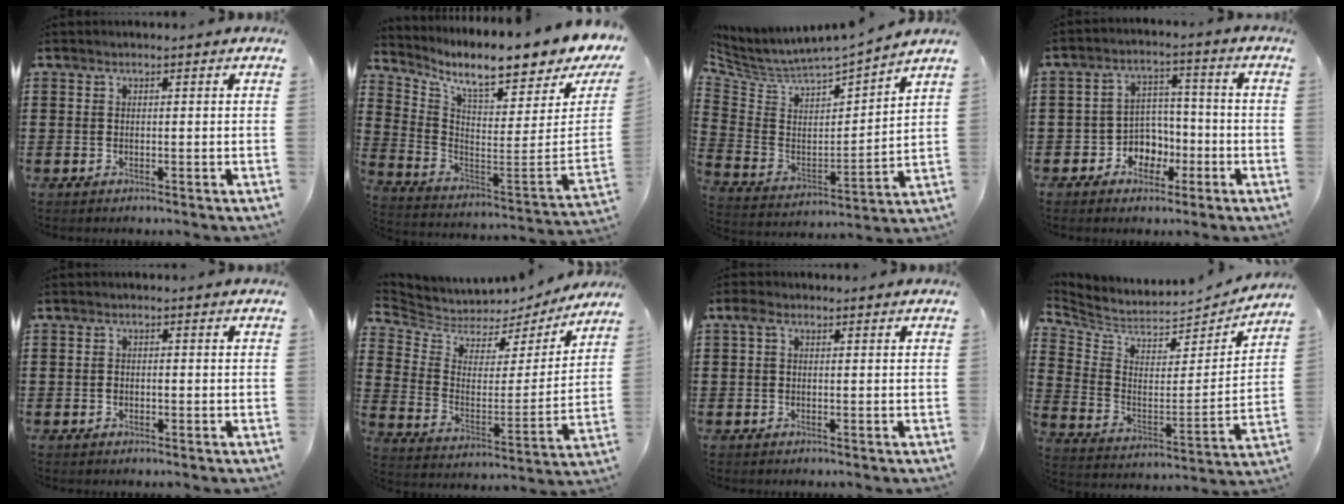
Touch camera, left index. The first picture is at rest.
{"total": 8.5, "force": [6.6, 0.1, 5.3], "torque": [-0.108, -0.076, 0.099]}
{"total": 3.8, "force": [3.4, 1.5, 0.7], "torque": [-0.043, -0.043, 0.051]}
{"total": 5.2, "force": [-2.1, 4.5, 1.3], "torque": [-0.038, 0.013, -0.040]}
{"total": 0.8, "force": [-0.2, 0.5, 0.6], "torque": [-0.014, 0.001, -0.005]}
{"total": 5.3, "force": [4.7, 2.3, 0.3], "torque": [-0.044, -0.040, 0.077]}
{"total": 1.5, "force": [-0.1, 0.9, 1.2], "torque": [-0.026, 0.006, -0.003]}
{"total": 5.4, "force": [5.0, 1.7, 1.0], "torque": [-0.052, -0.045, 0.084]}